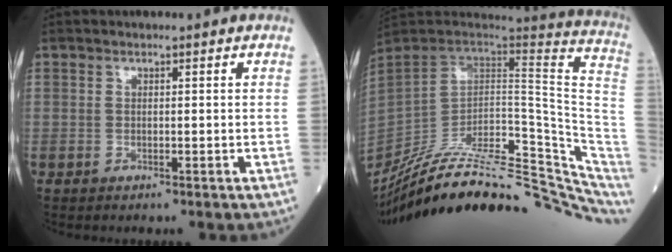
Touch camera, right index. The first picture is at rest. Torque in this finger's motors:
{"motor_torque": [0.00, -2.14, 0.51, 0.18]}